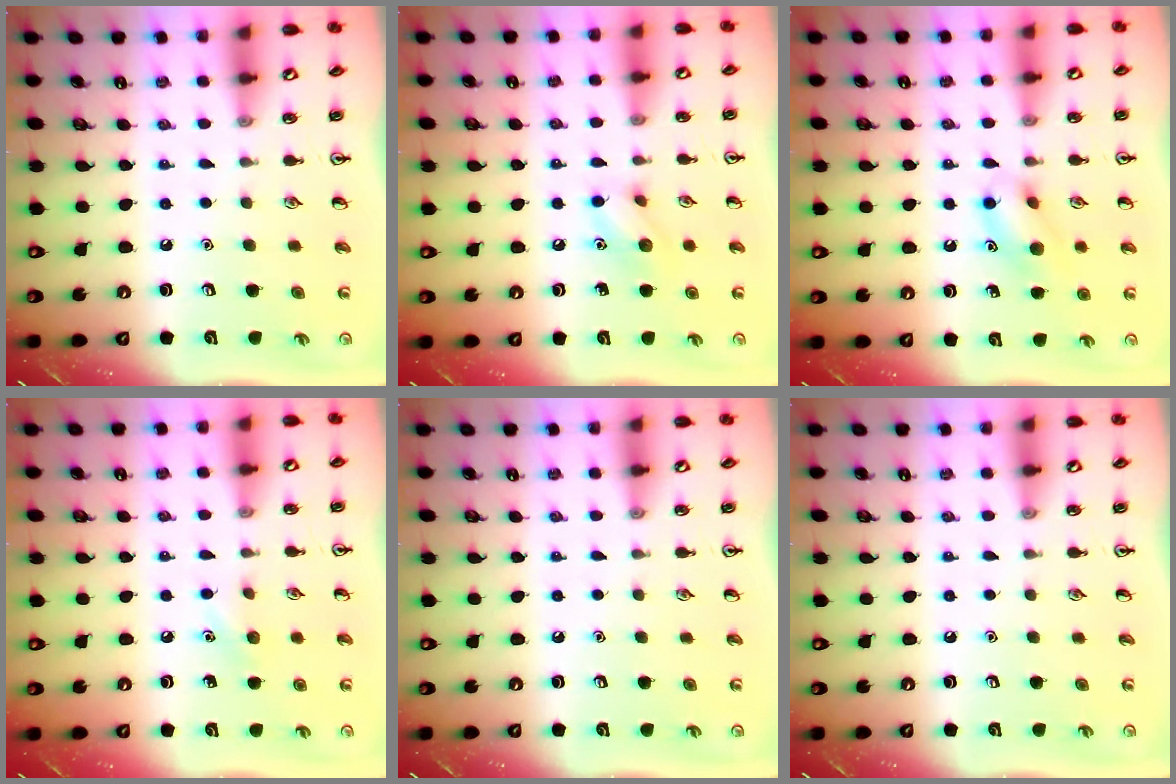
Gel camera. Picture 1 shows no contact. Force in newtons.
{"total": 7.9, "press": 7.9, "slide": 0.5}
{"total": 10.8, "press": 10.7, "slide": 1.4}
{"total": 5.8, "press": 5.5, "slide": 2.0}
{"total": 0.0}
{"total": 0.0}